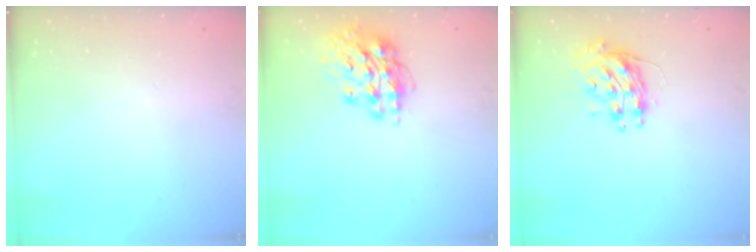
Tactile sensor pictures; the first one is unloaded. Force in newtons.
{"total": 15.0, "press": 14.9, "slide": 1.6}
{"total": 10.9, "press": 10.8, "slide": 0.8}